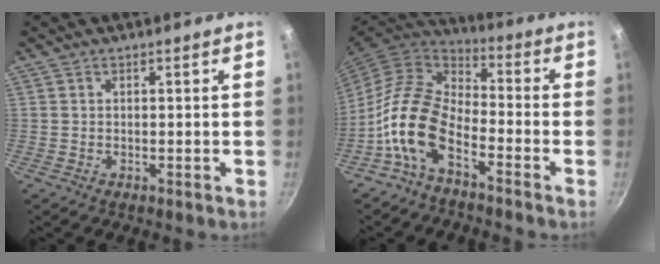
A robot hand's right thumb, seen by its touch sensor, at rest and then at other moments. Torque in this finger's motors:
{"motor_torque": [0.19, 0.60, 1.67, -1.13, 0.42]}